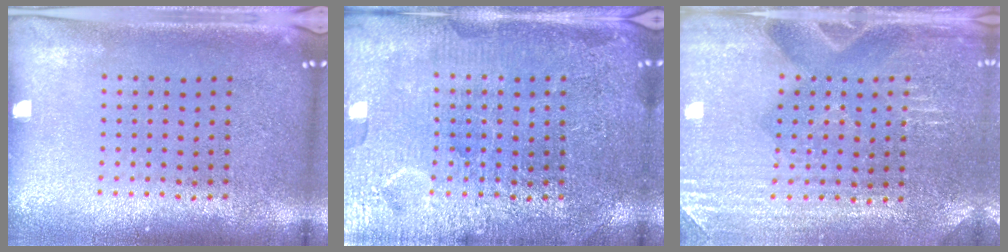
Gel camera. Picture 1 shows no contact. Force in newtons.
{"total": 3.7, "press": 3.7, "slide": 0.5}
{"total": 3.1, "press": 3.1, "slide": 0.4}